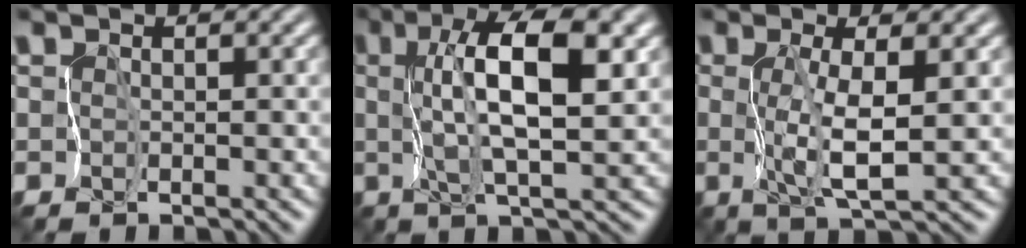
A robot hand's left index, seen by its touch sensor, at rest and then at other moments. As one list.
[{"total": 7.3, "force": [1.8, 1.7, 6.9], "torque": [-0.116, 0.009, 0.025]}, {"total": 3.2, "force": [0.3, -0.1, 3.2], "torque": [-0.069, -0.005, 0.008]}]